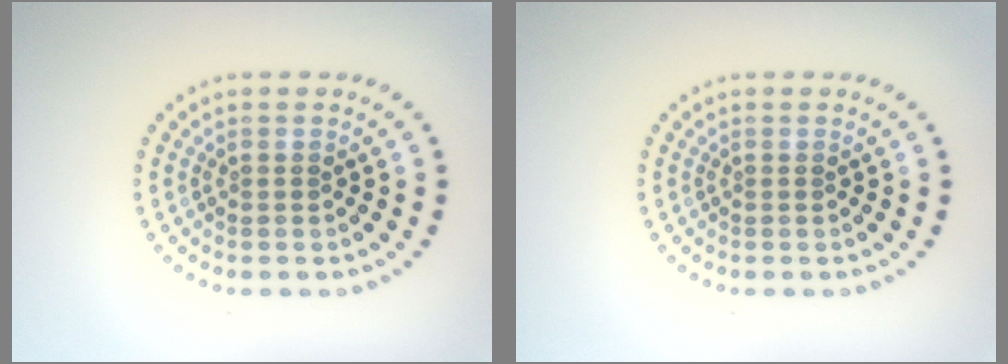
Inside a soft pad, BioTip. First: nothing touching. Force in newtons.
{"total": 0.0}